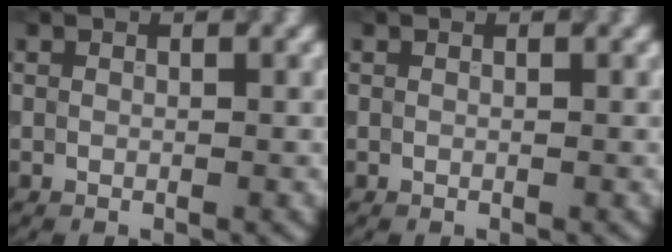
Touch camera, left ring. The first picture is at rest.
{"total": 0.0}